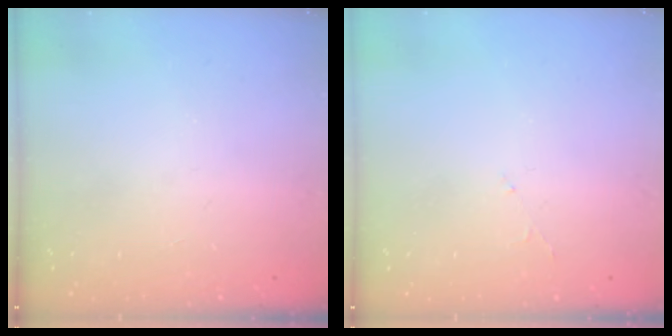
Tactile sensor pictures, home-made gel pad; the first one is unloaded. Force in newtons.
{"total": 2.8, "press": 2.8, "slide": 0.5}